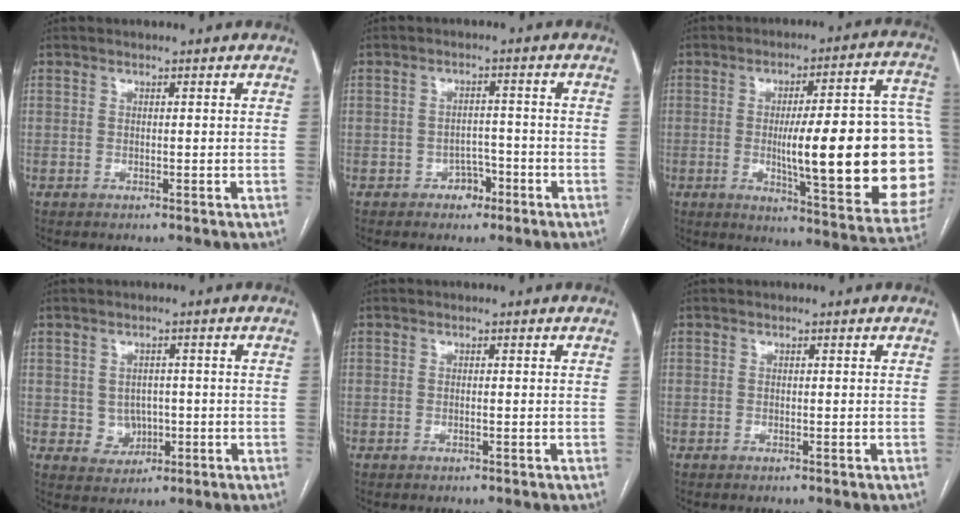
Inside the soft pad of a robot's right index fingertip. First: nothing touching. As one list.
[{"total": 2.2, "force": [-0.9, 1.5, 1.3], "torque": [-0.016, 0.004, -0.007]}, {"total": 25.9, "force": [-2.2, 3.4, 25.5], "torque": [-0.251, 0.012, -0.024]}, {"total": 3.8, "force": [-0.3, 3.4, 1.6], "torque": [-0.018, 0.006, 0.005]}, {"total": 0.0}, {"total": 0.0}]